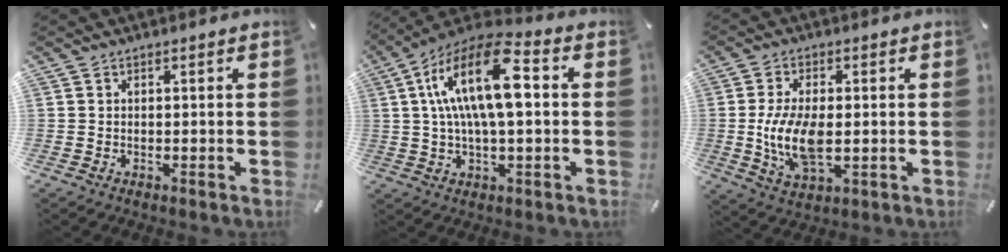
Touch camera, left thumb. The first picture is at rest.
{"total": 17.8, "force": [3.3, 7.8, 15.7], "torque": [-0.298, -0.003, 0.053]}
{"total": 10.4, "force": [-0.2, 5.3, 8.9], "torque": [-0.203, -0.008, -0.007]}